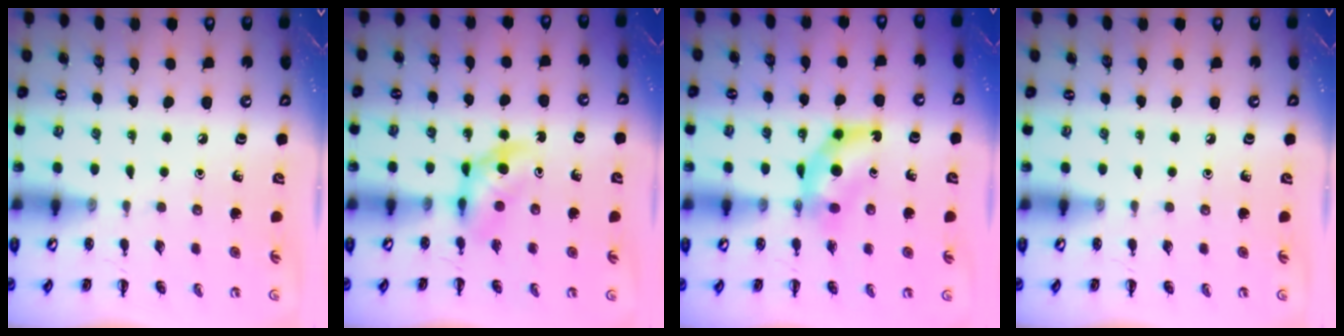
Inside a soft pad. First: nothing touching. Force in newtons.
{"total": 3.9, "press": 3.8, "slide": 1.1}
{"total": 6.2, "press": 6.1, "slide": 0.8}
{"total": 0.0}